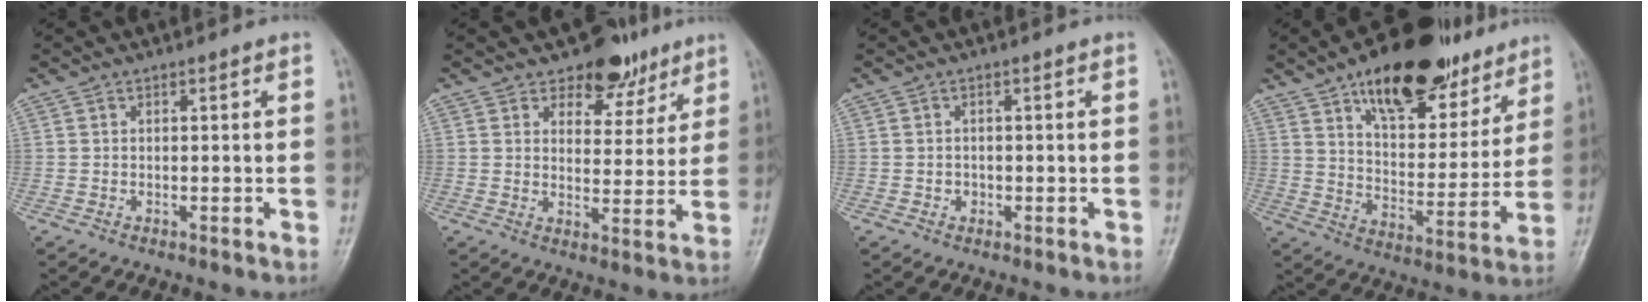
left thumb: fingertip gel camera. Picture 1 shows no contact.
{"total": 8.6, "force": [6.4, 5.0, 2.8], "torque": [0.002, -0.038, 0.094]}
{"total": 1.2, "force": [-0.2, 1.1, 0.4], "torque": [0.000, 0.004, -0.002]}
{"total": 22.9, "force": [14.6, 10.9, 13.9], "torque": [-0.158, -0.051, 0.232]}